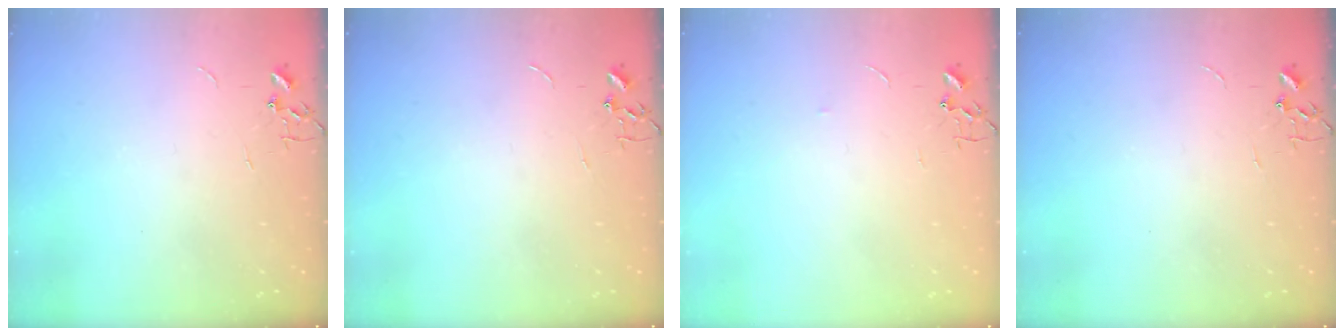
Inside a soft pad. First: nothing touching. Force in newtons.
{"total": 0.0}
{"total": 2.6, "press": 2.5, "slide": 0.4}
{"total": 0.0}